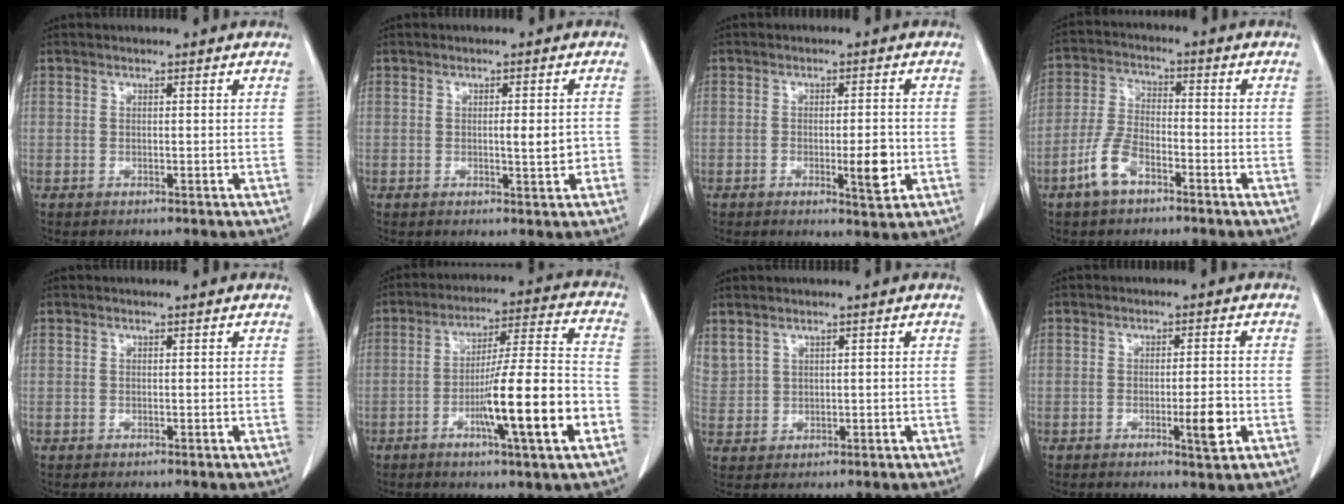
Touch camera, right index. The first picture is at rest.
{"total": 3.0, "force": [-0.4, 0.7, 2.9], "torque": [-0.042, 0.000, -0.004]}
{"total": 5.7, "force": [-1.4, 1.1, 5.4], "torque": [-0.080, -0.006, -0.017]}
{"total": 6.8, "force": [-4.1, 3.0, 4.6], "torque": [-0.108, 0.005, -0.083]}
{"total": 0.0}
{"total": 15.8, "force": [-5.4, 0.3, 14.8], "torque": [-0.239, -0.001, -0.085]}
{"total": 3.8, "force": [2.7, 2.4, 1.1], "torque": [-0.030, 0.013, 0.071]}
{"total": 4.4, "force": [-1.4, 0.7, 4.2], "torque": [-0.063, -0.004, -0.018]}